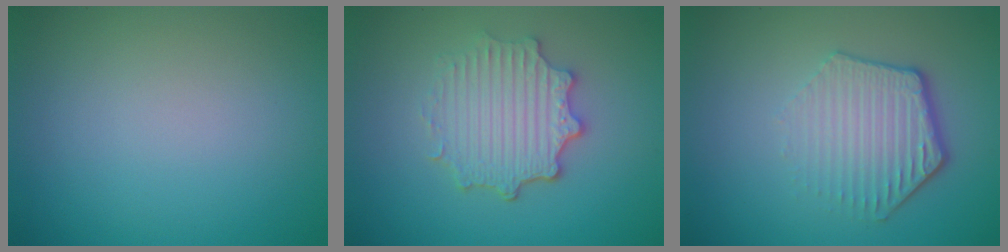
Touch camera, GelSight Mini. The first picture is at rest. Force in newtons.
{"total": 4.4, "press": 3.7, "slide": 2.4}
{"total": 4.3, "press": 3.3, "slide": 2.7}